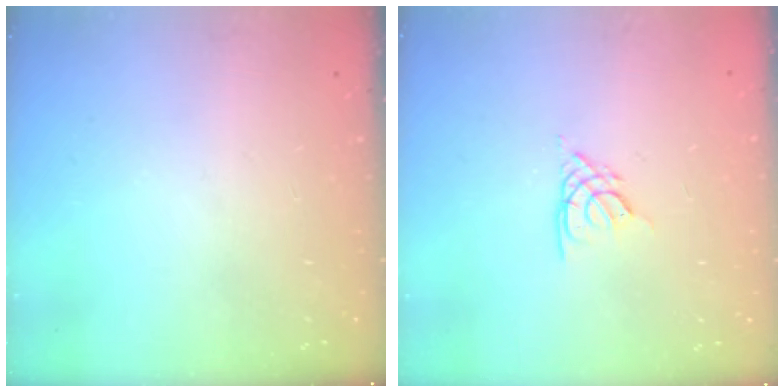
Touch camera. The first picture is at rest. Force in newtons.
{"total": 2.7, "press": 2.7, "slide": 0.4}